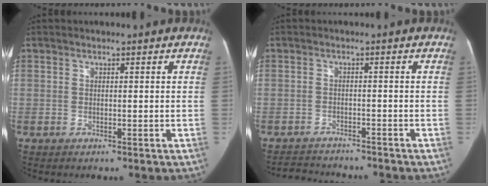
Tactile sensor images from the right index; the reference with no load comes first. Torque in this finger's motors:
{"motor_torque": [-2.14, 0.00, -1.05, -0.21]}